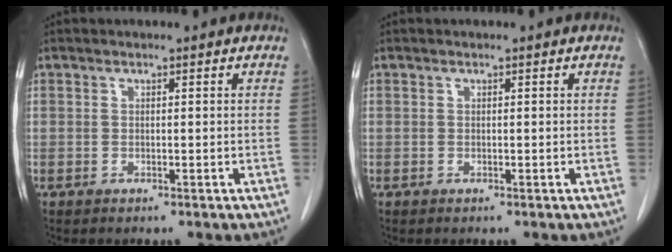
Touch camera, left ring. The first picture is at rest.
{"total": 0.0}